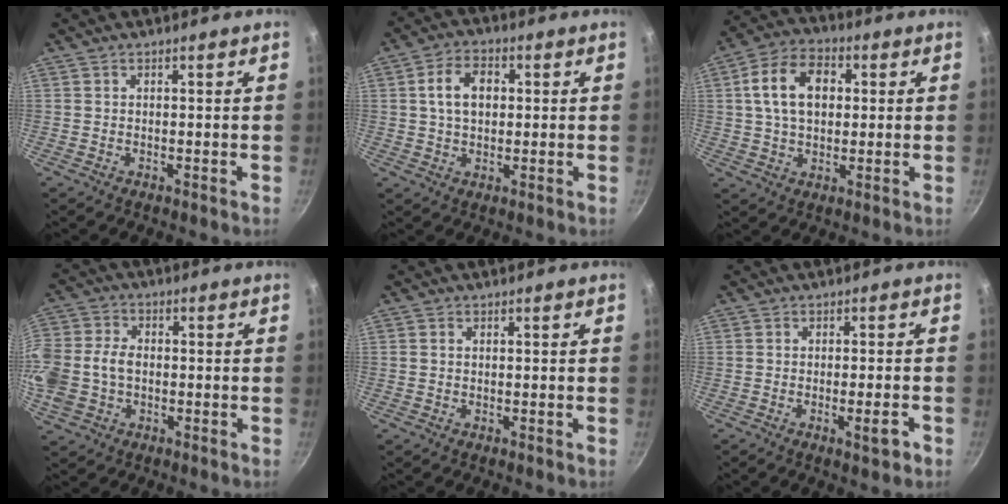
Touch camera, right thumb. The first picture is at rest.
{"total": 7.7, "force": [1.2, 5.4, 5.4], "torque": [-0.077, 0.012, 0.015]}
{"total": 12.3, "force": [2.2, 8.4, 8.6], "torque": [-0.131, 0.015, 0.028]}
{"total": 15.0, "force": [-1.5, 11.4, 9.6], "torque": [-0.226, 0.033, -0.033]}
{"total": 0.8, "force": [0.2, 0.6, 0.6], "torque": [-0.011, 0.002, 0.003]}
{"total": 3.8, "force": [-1.6, 0.8, 3.3], "torque": [-0.042, 0.007, -0.021]}